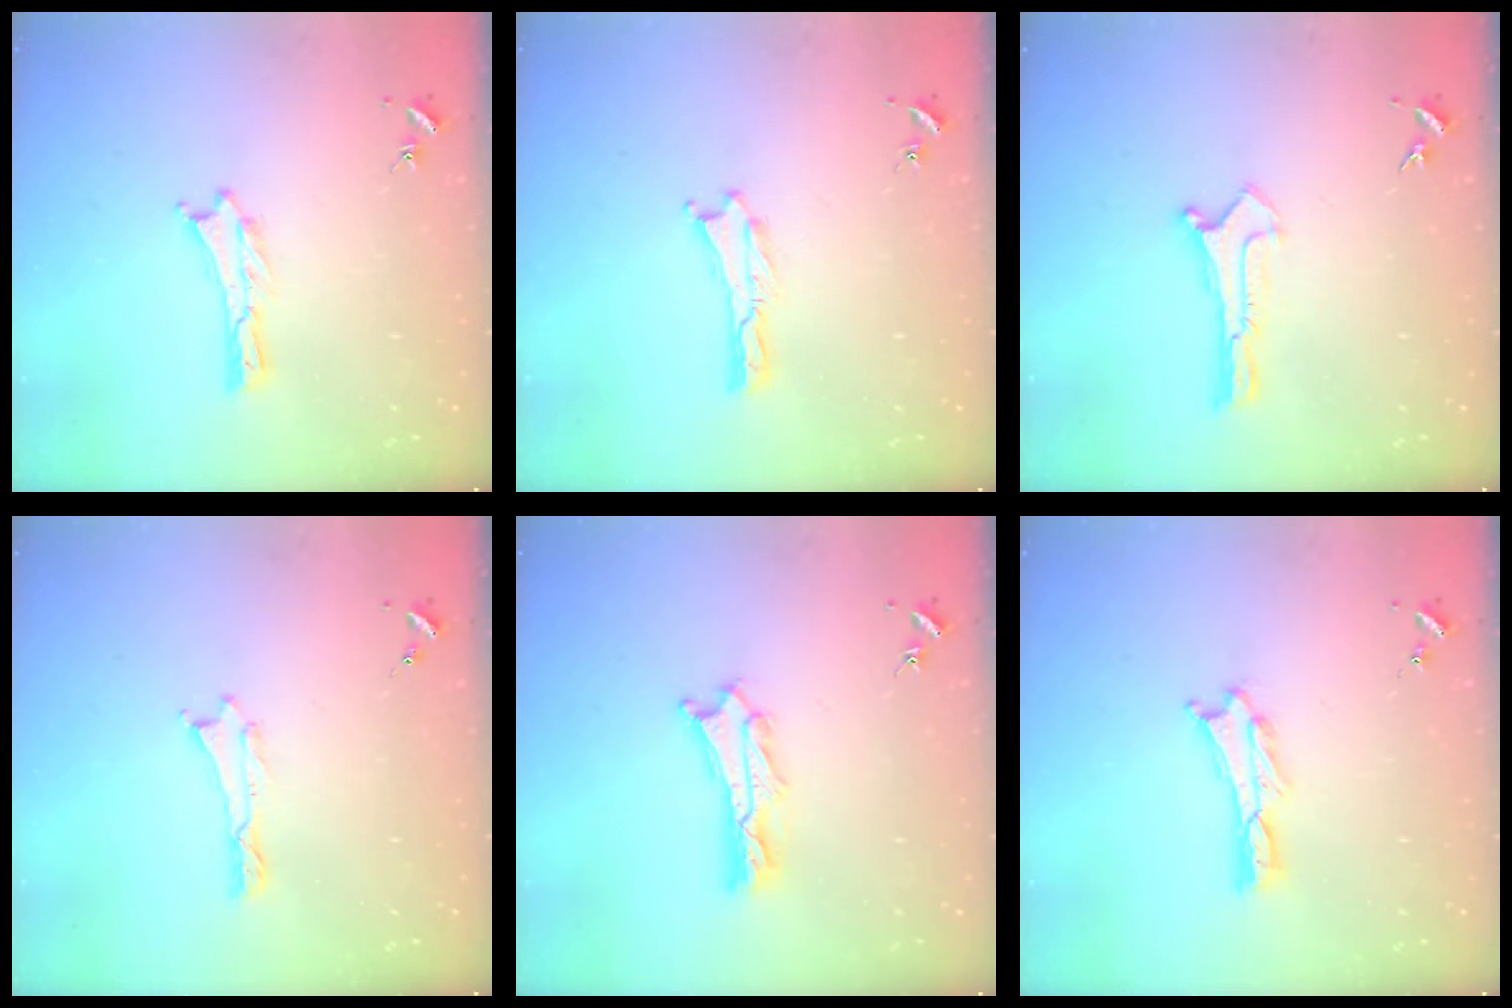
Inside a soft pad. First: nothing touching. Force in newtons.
{"total": 0.0}
{"total": 0.0}
{"total": 0.0}
{"total": 2.6, "press": 2.6, "slide": 0.2}
{"total": 0.6, "press": 0.6, "slide": 0.2}